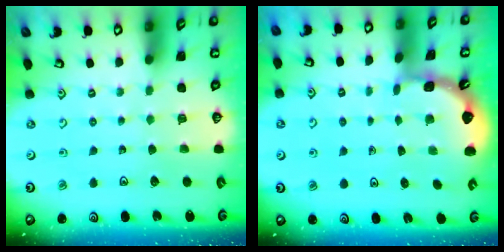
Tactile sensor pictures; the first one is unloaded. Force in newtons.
{"total": 0.9, "press": 0.9, "slide": 0.2}